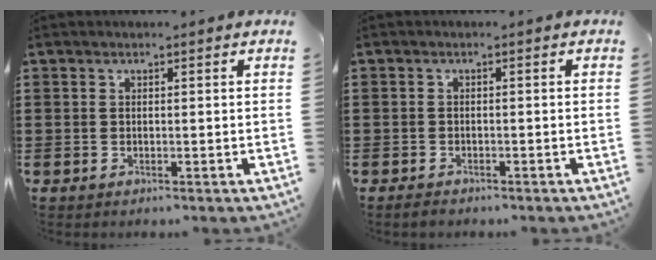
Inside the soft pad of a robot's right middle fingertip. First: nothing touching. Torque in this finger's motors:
{"motor_torque": [2.14, 0.00, -0.01, -0.04]}